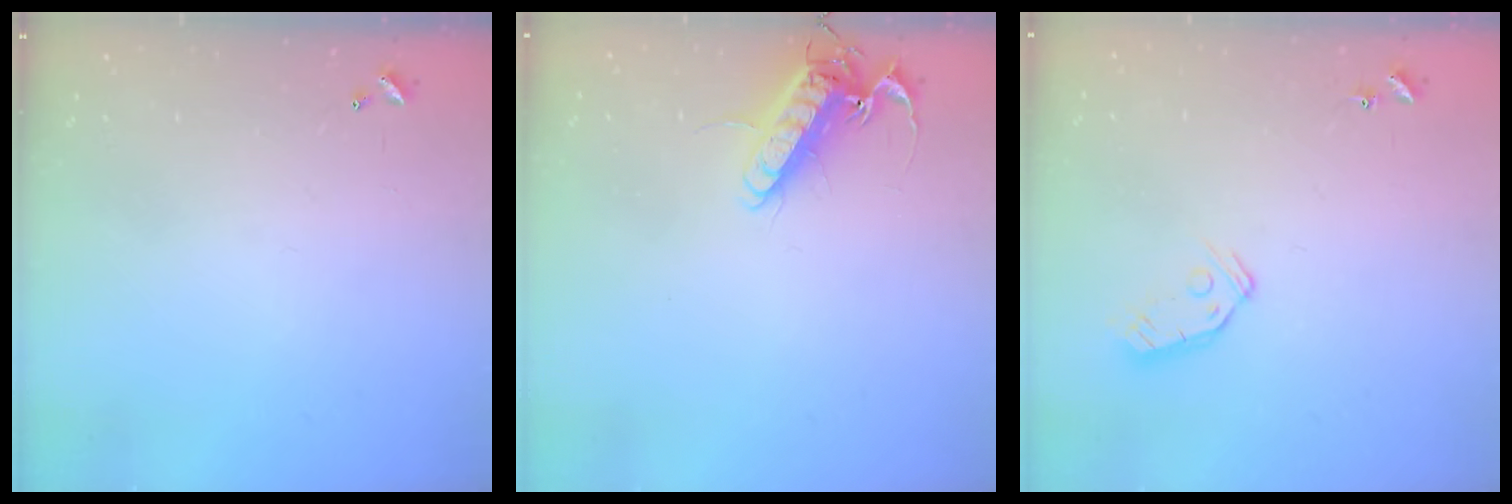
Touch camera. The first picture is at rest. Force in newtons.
{"total": 13.4, "press": 13.2, "slide": 2.1}
{"total": 7.5, "press": 7.5, "slide": 0.4}